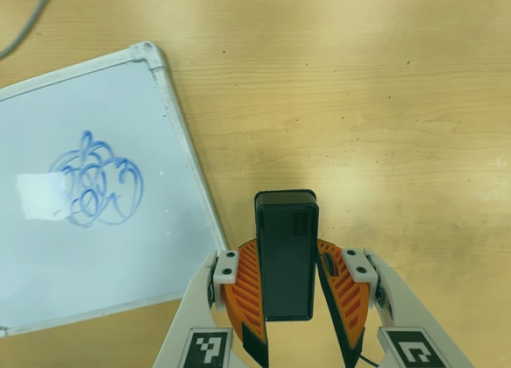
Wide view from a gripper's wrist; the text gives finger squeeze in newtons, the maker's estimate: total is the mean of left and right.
{"total": 5.5, "left": 4.9, "right": 6.1}